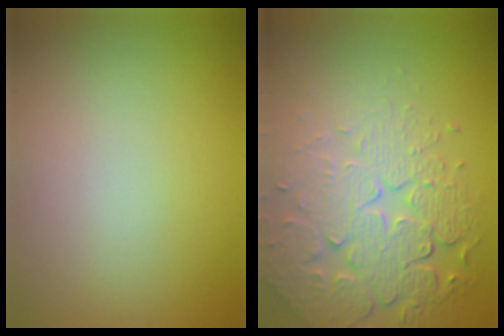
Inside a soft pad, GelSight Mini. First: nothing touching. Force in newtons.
{"total": 7.4, "press": 5.4, "slide": 5.1}